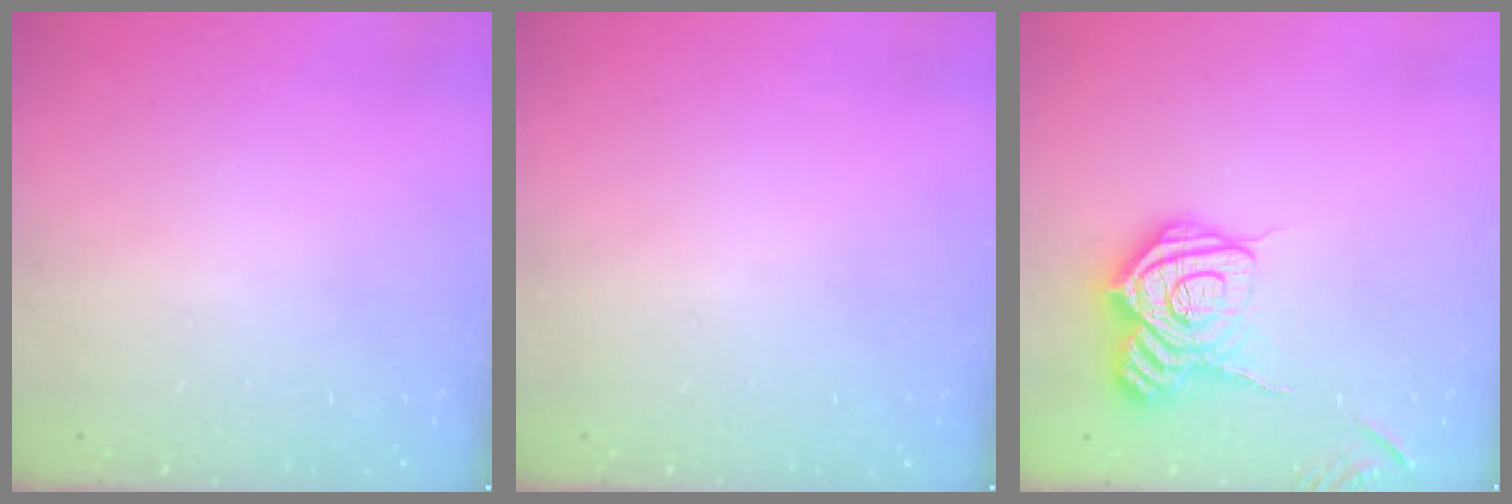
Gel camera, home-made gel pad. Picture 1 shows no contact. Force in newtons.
{"total": 0.0}
{"total": 16.9, "press": 16.9, "slide": 0.8}